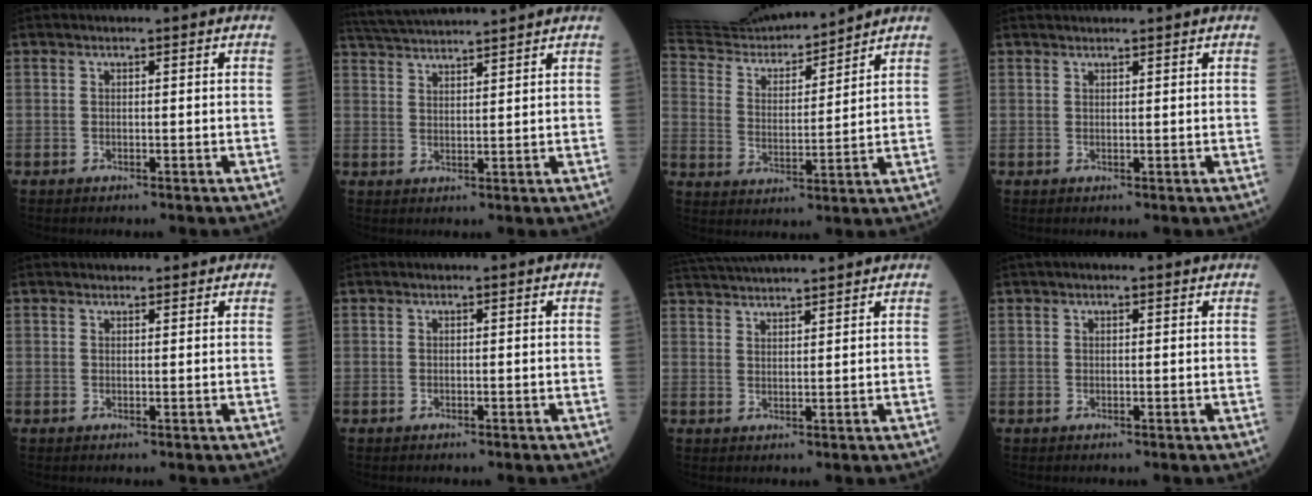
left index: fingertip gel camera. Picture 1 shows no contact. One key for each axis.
{"total": 10.4, "fx": 9.8, "fy": -0.7, "fz": 3.2, "tx": -0.069, "ty": 0.032, "tz": 0.158}
{"total": 18.7, "fx": 17.7, "fy": 2.7, "fz": 5.4, "tx": -0.117, "ty": 0.011, "tz": 0.307}
{"total": 2.4, "fx": 2.4, "fy": 0.0, "fz": 0.5, "tx": -0.004, "ty": 0.023, "tz": 0.036}
{"total": 2.8, "fx": 2.6, "fy": 1.1, "fz": 0.5, "tx": -0.005, "ty": 0.013, "tz": 0.023}
{"total": 0.0}
{"total": 13.2, "fx": 12.3, "fy": 0.7, "fz": 4.7, "tx": -0.096, "ty": 0.039, "tz": 0.188}
{"total": 1.6, "fx": 1.2, "fy": 0.6, "fz": 0.8, "tx": -0.015, "ty": 0.022, "tz": 0.014}